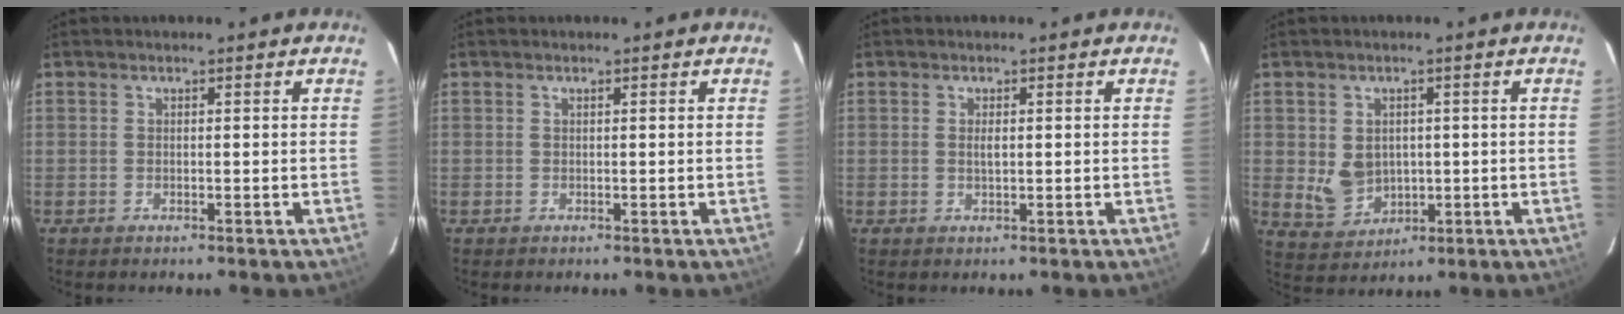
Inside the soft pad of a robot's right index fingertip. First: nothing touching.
{"total": 0.0}
{"total": 1.4, "force": [0.2, 0.6, 1.3], "torque": [-0.023, -0.001, 0.004]}
{"total": 6.3, "force": [0.2, 5.4, 3.3], "torque": [-0.068, -0.002, 0.024]}